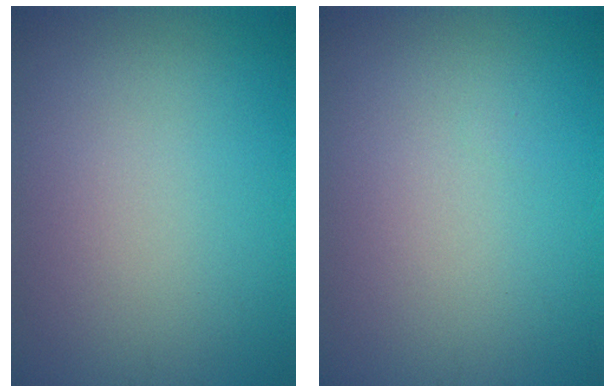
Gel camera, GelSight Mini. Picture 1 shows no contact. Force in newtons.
{"total": 0.0}